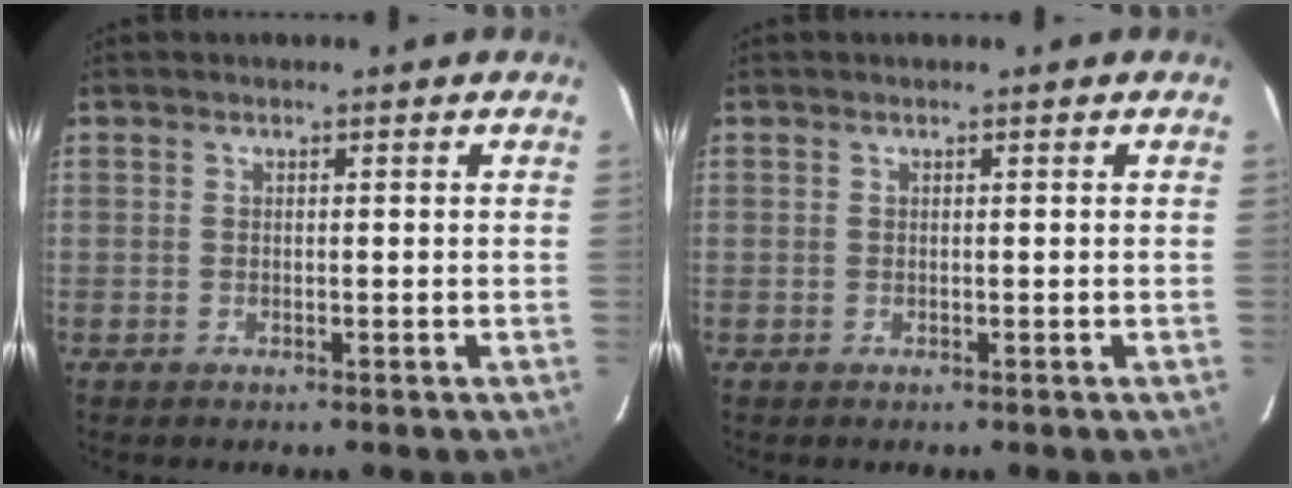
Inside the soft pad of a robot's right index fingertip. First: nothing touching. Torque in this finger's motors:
{"motor_torque": [-0.01, 0.01, 0.01, 0.00]}